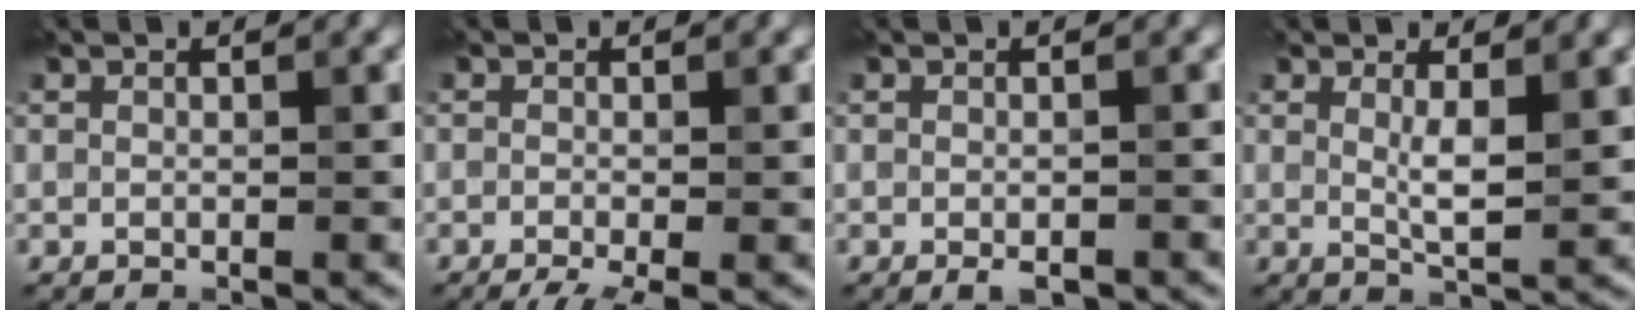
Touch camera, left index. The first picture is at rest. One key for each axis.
{"total": 3.1, "fx": -1.9, "fy": 0.7, "fz": 2.4, "tx": -0.037, "ty": -0.010, "tz": -0.032}
{"total": 1.6, "fx": -0.9, "fy": 0.6, "fz": 1.2, "tx": -0.017, "ty": -0.004, "tz": -0.010}
{"total": 2.8, "fx": 0.8, "fy": 0.6, "fz": 2.5, "tx": -0.045, "ty": -0.008, "tz": 0.017}